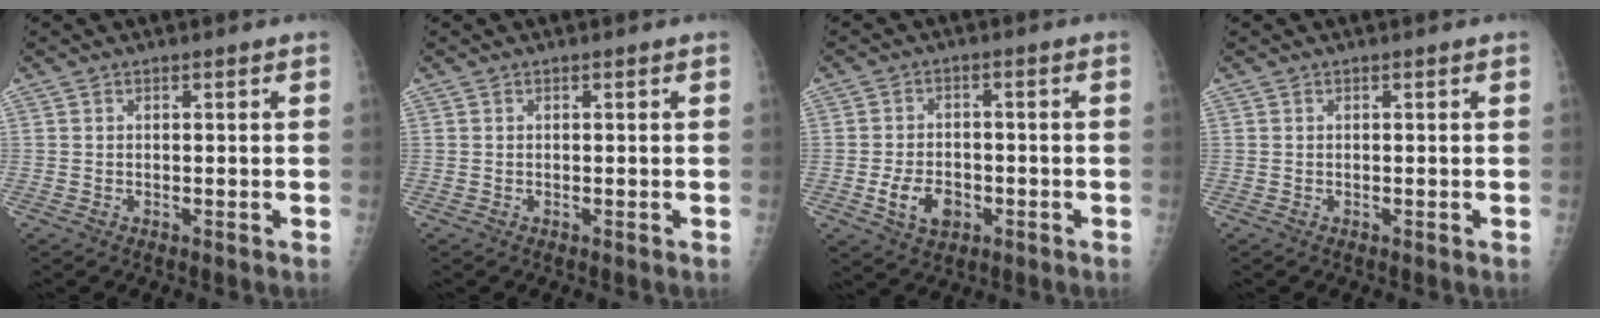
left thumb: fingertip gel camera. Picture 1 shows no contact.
{"total": 0.0}
{"total": 6.7, "force": [-2.3, 4.7, 4.2], "torque": [-0.063, 0.012, -0.035]}
{"total": 0.0}